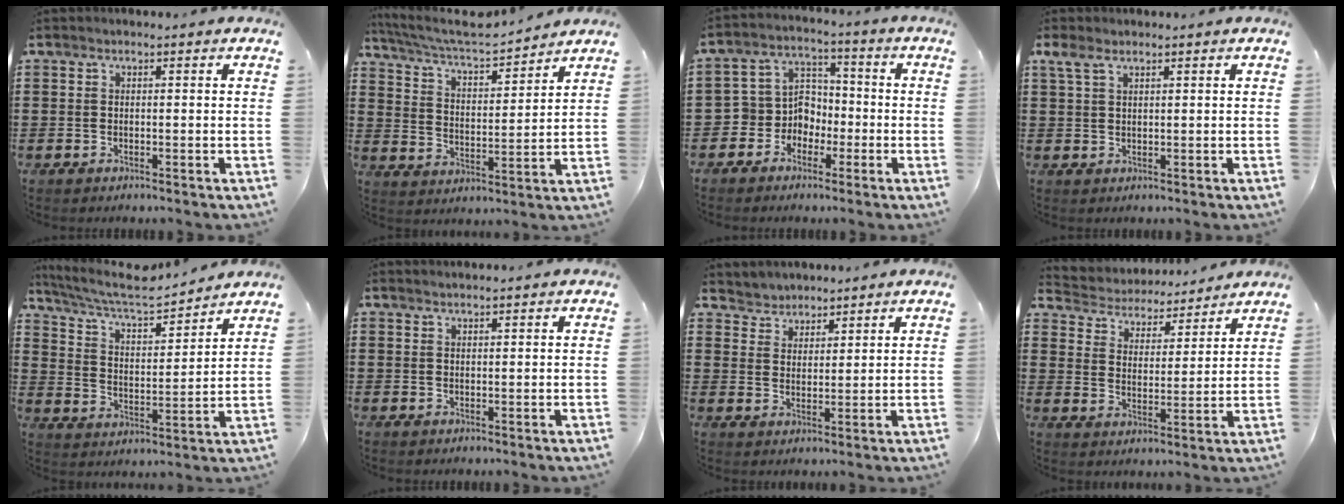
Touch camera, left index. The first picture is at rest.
{"total": 5.8, "force": [5.2, 0.7, 2.4], "torque": [-0.070, -0.033, 0.085]}
{"total": 5.8, "force": [-2.2, 5.3, 0.7], "torque": [-0.050, -0.001, -0.049]}
{"total": 2.4, "force": [1.3, 1.1, 1.7], "torque": [-0.039, 0.005, 0.023]}
{"total": 7.4, "force": [6.5, 1.2, 3.2], "torque": [-0.089, -0.036, 0.111]}
{"total": 0.7, "force": [0.7, -0.2, 0.1], "torque": [-0.003, -0.003, 0.014]}
{"total": 3.2, "force": [2.9, 1.2, -0.7], "torque": [-0.001, -0.006, 0.053]}
{"total": 4.2, "force": [4.2, 0.6, 0.1], "torque": [-0.029, -0.032, 0.067]}